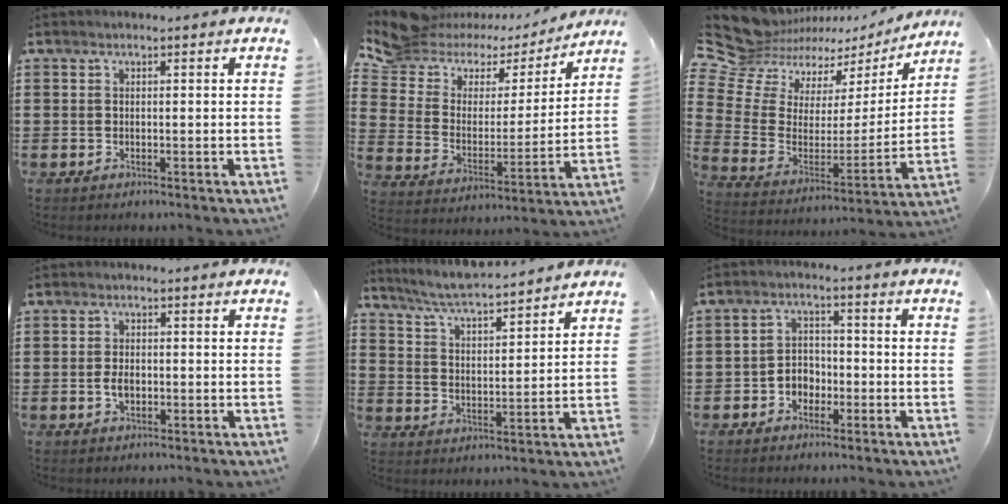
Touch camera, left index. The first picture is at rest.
{"total": 8.0, "force": [6.9, 3.9, 1.4], "torque": [-0.078, -0.047, 0.121]}
{"total": 9.5, "force": [8.4, 4.2, 1.0], "torque": [-0.079, -0.061, 0.154]}
{"total": 2.4, "force": [-0.3, 1.4, 1.9], "torque": [-0.046, 0.001, -0.008]}
{"total": 5.6, "force": [5.3, 0.0, 1.9], "torque": [-0.059, -0.032, 0.089]}
{"total": 3.6, "force": [-1.8, 2.8, 1.5], "torque": [-0.037, 0.009, -0.038]}